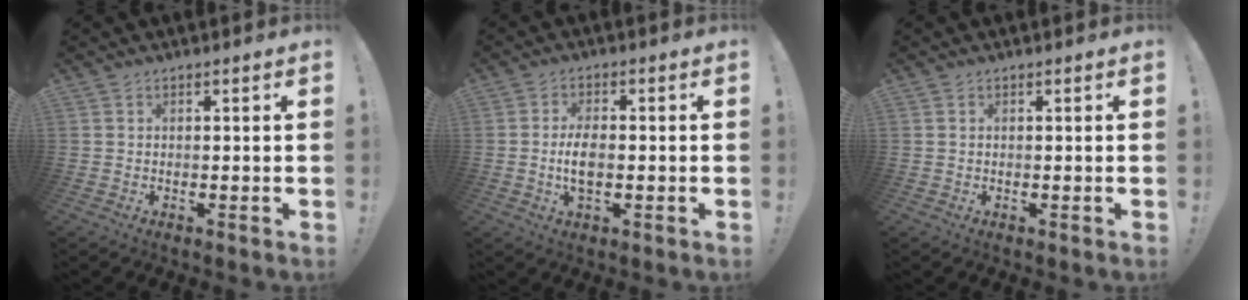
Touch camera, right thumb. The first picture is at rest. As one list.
[{"total": 6.1, "force": [-1.0, 2.8, 5.3], "torque": [-0.103, -0.004, -0.020]}, {"total": 0.0}]